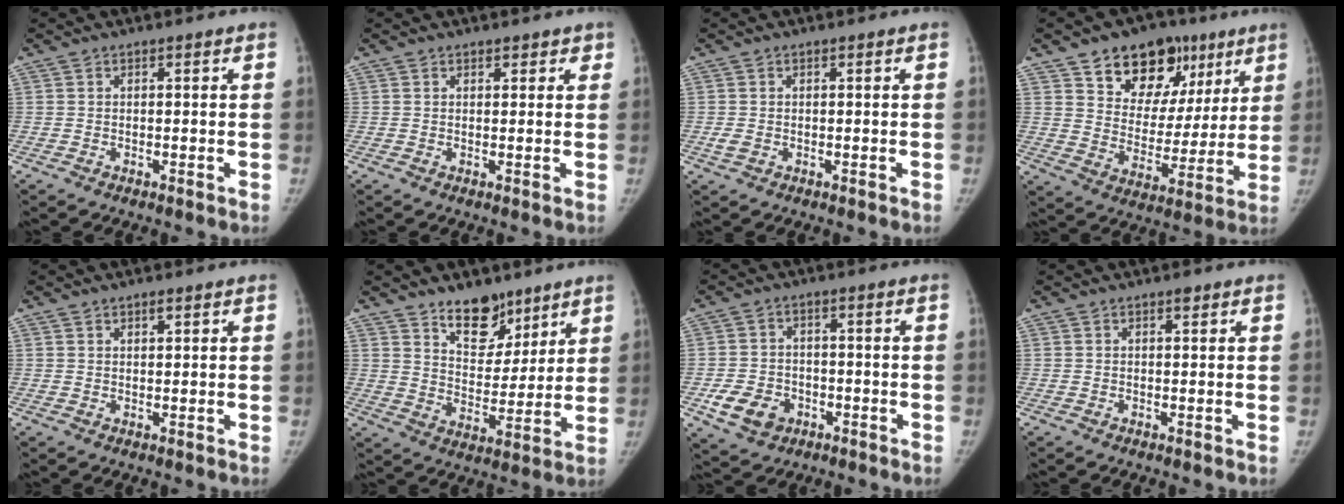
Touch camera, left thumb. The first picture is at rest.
{"total": 1.8, "force": [1.3, 1.2, 0.5], "torque": [0.017, -0.006, 0.012]}
{"total": 1.5, "force": [-0.2, 1.1, 0.9], "torque": [-0.020, -0.002, -0.003]}
{"total": 18.3, "force": [10.3, 12.4, 8.6], "torque": [-0.065, -0.032, 0.160]}
{"total": 1.4, "force": [1.0, 0.7, 0.8], "torque": [-0.005, -0.005, 0.014]}
{"total": 11.0, "force": [8.0, 6.1, 4.6], "torque": [-0.038, -0.058, 0.138]}
{"total": 7.7, "force": [-3.0, 6.1, 3.6], "torque": [-0.050, 0.016, -0.045]}
{"total": 0.8, "force": [0.5, 0.4, 0.5], "torque": [-0.005, -0.002, 0.007]}